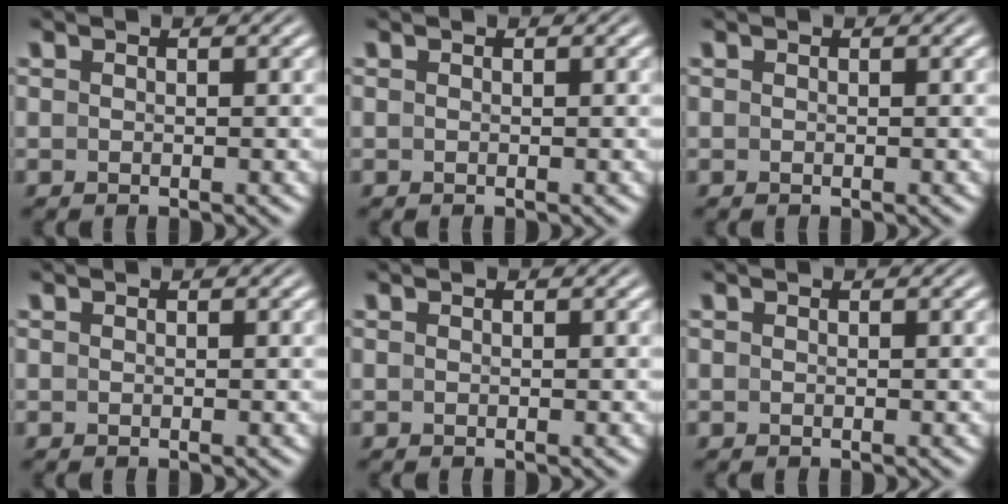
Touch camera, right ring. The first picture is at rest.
{"total": 0.0}
{"total": 0.0}
{"total": 0.0}
{"total": 0.0}
{"total": 0.0}